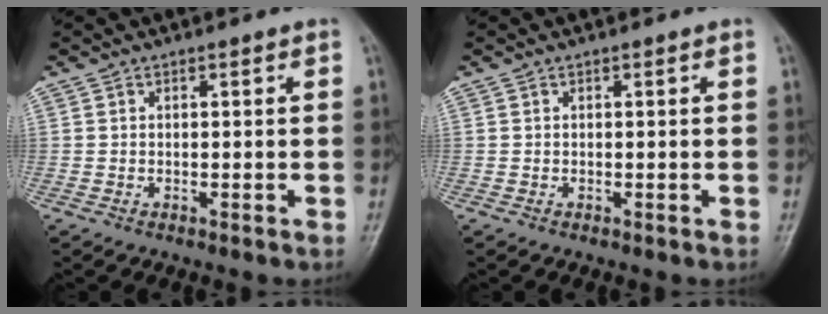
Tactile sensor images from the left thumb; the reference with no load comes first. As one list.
[{"total": 0.0}]